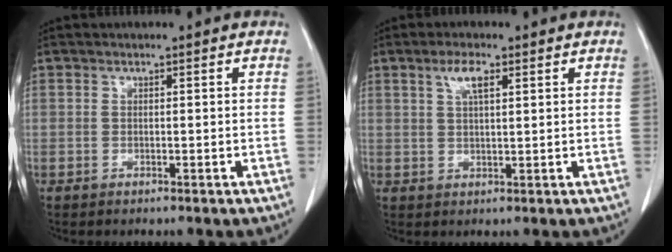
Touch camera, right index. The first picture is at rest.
{"total": 3.6, "force": [1.8, 0.9, 3.0], "torque": [-0.063, 0.006, 0.035]}